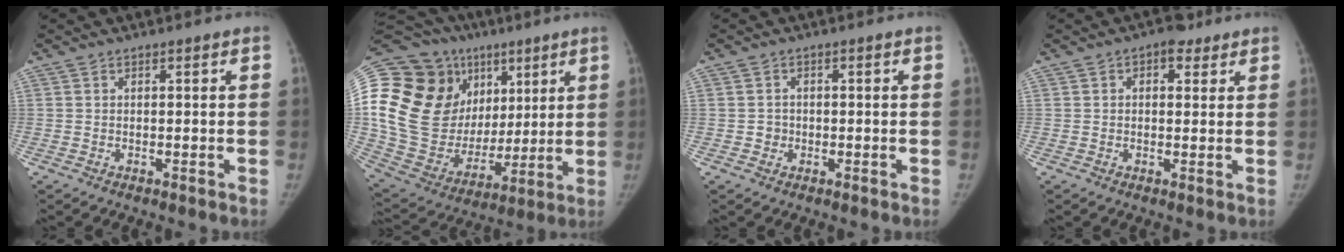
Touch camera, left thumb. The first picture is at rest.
{"total": 33.2, "force": [10.7, 23.2, 21.1], "torque": [-0.384, 0.037, 0.207]}
{"total": 1.9, "force": [-0.4, 1.8, 0.4], "torque": [0.005, 0.008, -0.006]}
{"total": 4.1, "force": [2.2, 2.6, 2.4], "torque": [-0.014, -0.004, 0.026]}